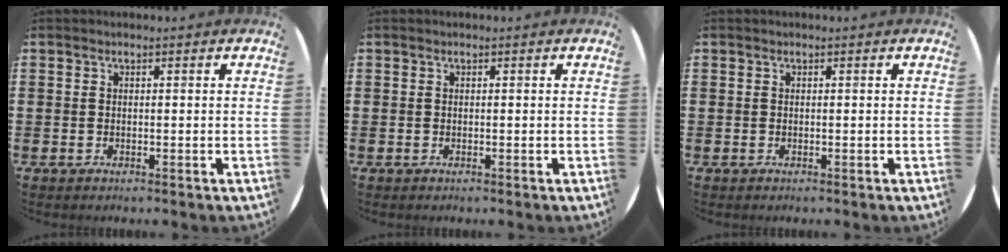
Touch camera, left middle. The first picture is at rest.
{"total": 0.0}
{"total": 0.0}